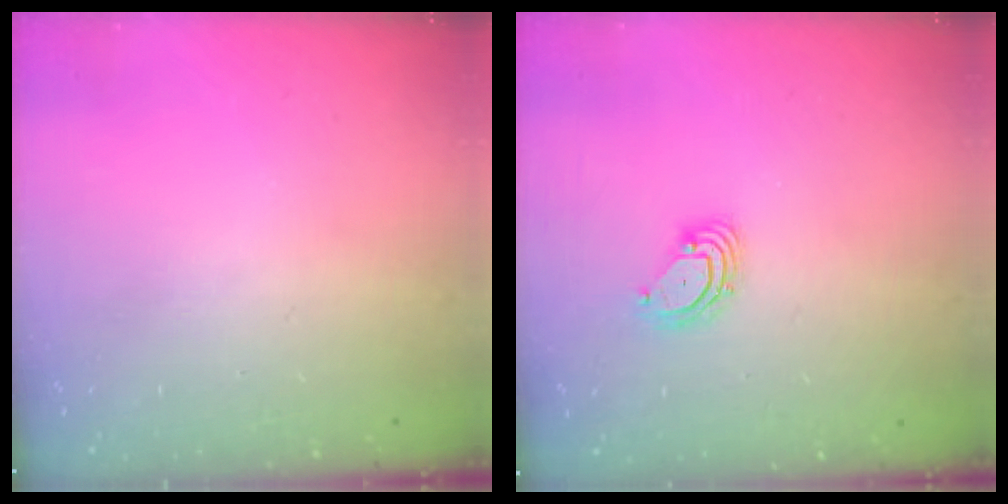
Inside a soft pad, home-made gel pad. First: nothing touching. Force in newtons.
{"total": 3.3, "press": 3.3, "slide": 0.3}